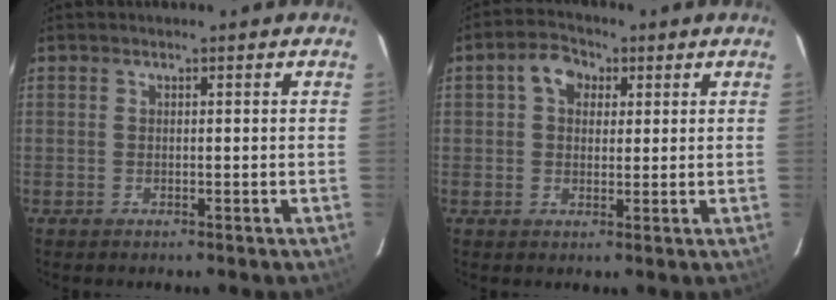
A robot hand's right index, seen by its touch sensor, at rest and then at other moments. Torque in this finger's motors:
{"motor_torque": [0.16, 0.15, 0.12, 0.04]}